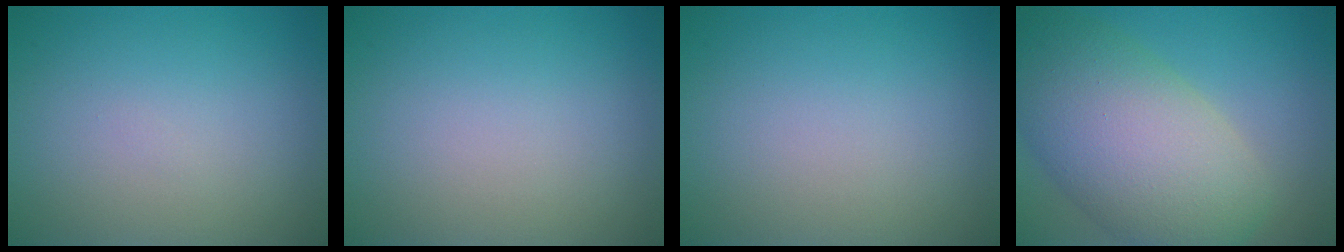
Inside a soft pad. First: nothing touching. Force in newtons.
{"total": 0.0}
{"total": 0.0}
{"total": 10.8, "press": 10.8, "slide": 0.7}